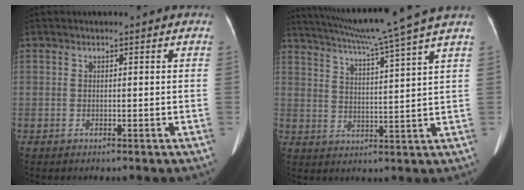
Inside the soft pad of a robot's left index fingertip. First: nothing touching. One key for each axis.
{"total": 14.0, "fx": 11.7, "fy": -3.1, "fz": 6.9, "tx": -0.124, "ty": -0.017, "tz": 0.172}